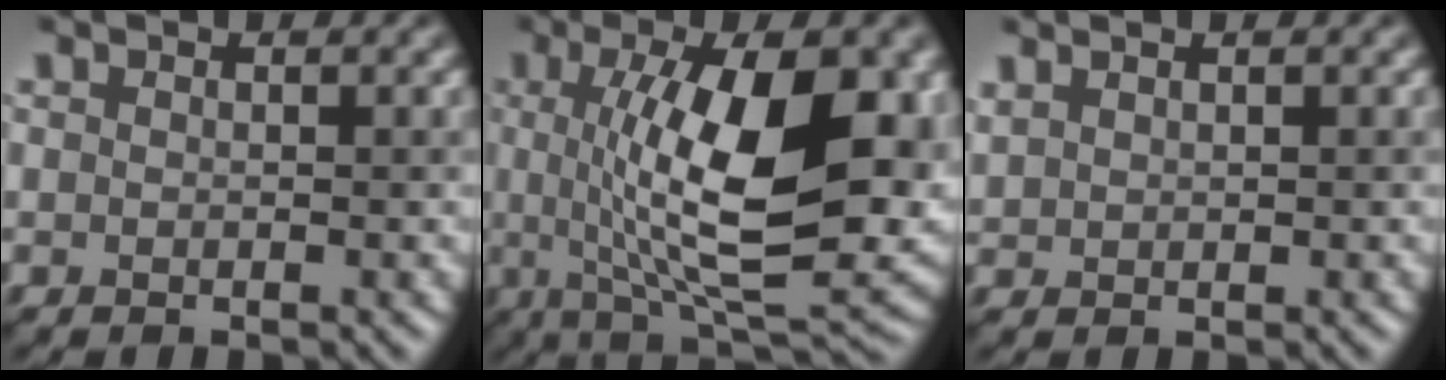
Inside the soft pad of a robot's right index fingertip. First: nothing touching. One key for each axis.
{"total": 13.2, "fx": 1.3, "fy": 4.2, "fz": 12.4, "tx": -0.179, "ty": 0.004, "tz": 0.023}
{"total": 0.9, "fx": 0.9, "fy": 0.3, "fz": 0.0, "tx": -0.004, "ty": 0.007, "tz": 0.024}